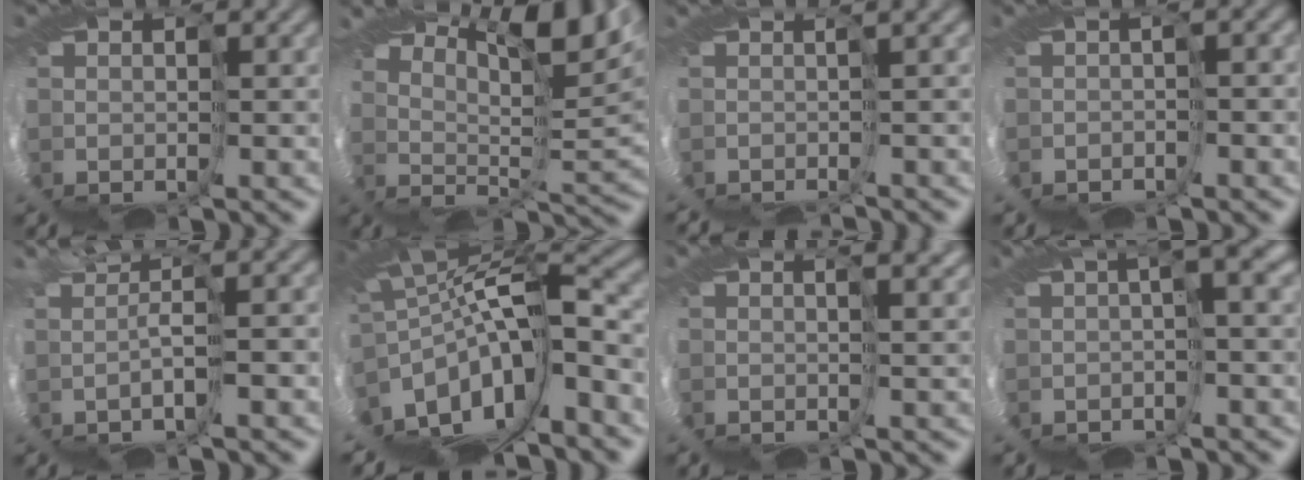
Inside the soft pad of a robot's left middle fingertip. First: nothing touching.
{"total": 8.6, "force": [7.9, -3.1, 1.4], "torque": [-0.019, 0.011, 0.132]}
{"total": 5.9, "force": [-4.6, -2.9, -2.3], "torque": [0.026, -0.013, -0.039]}
{"total": 2.8, "force": [-1.8, -1.8, -1.2], "torque": [0.017, -0.010, -0.010]}
{"total": 5.1, "force": [1.1, -4.7, -1.7], "torque": [0.023, 0.007, 0.017]}
{"total": 7.0, "force": [-3.5, 0.1, 6.0], "torque": [-0.155, 0.000, -0.053]}
{"total": 2.0, "force": [1.1, -1.6, 0.5], "torque": [-0.010, -0.002, 0.027]}
{"total": 3.4, "force": [0.6, -3.3, 0.9], "torque": [-0.027, 0.001, 0.004]}